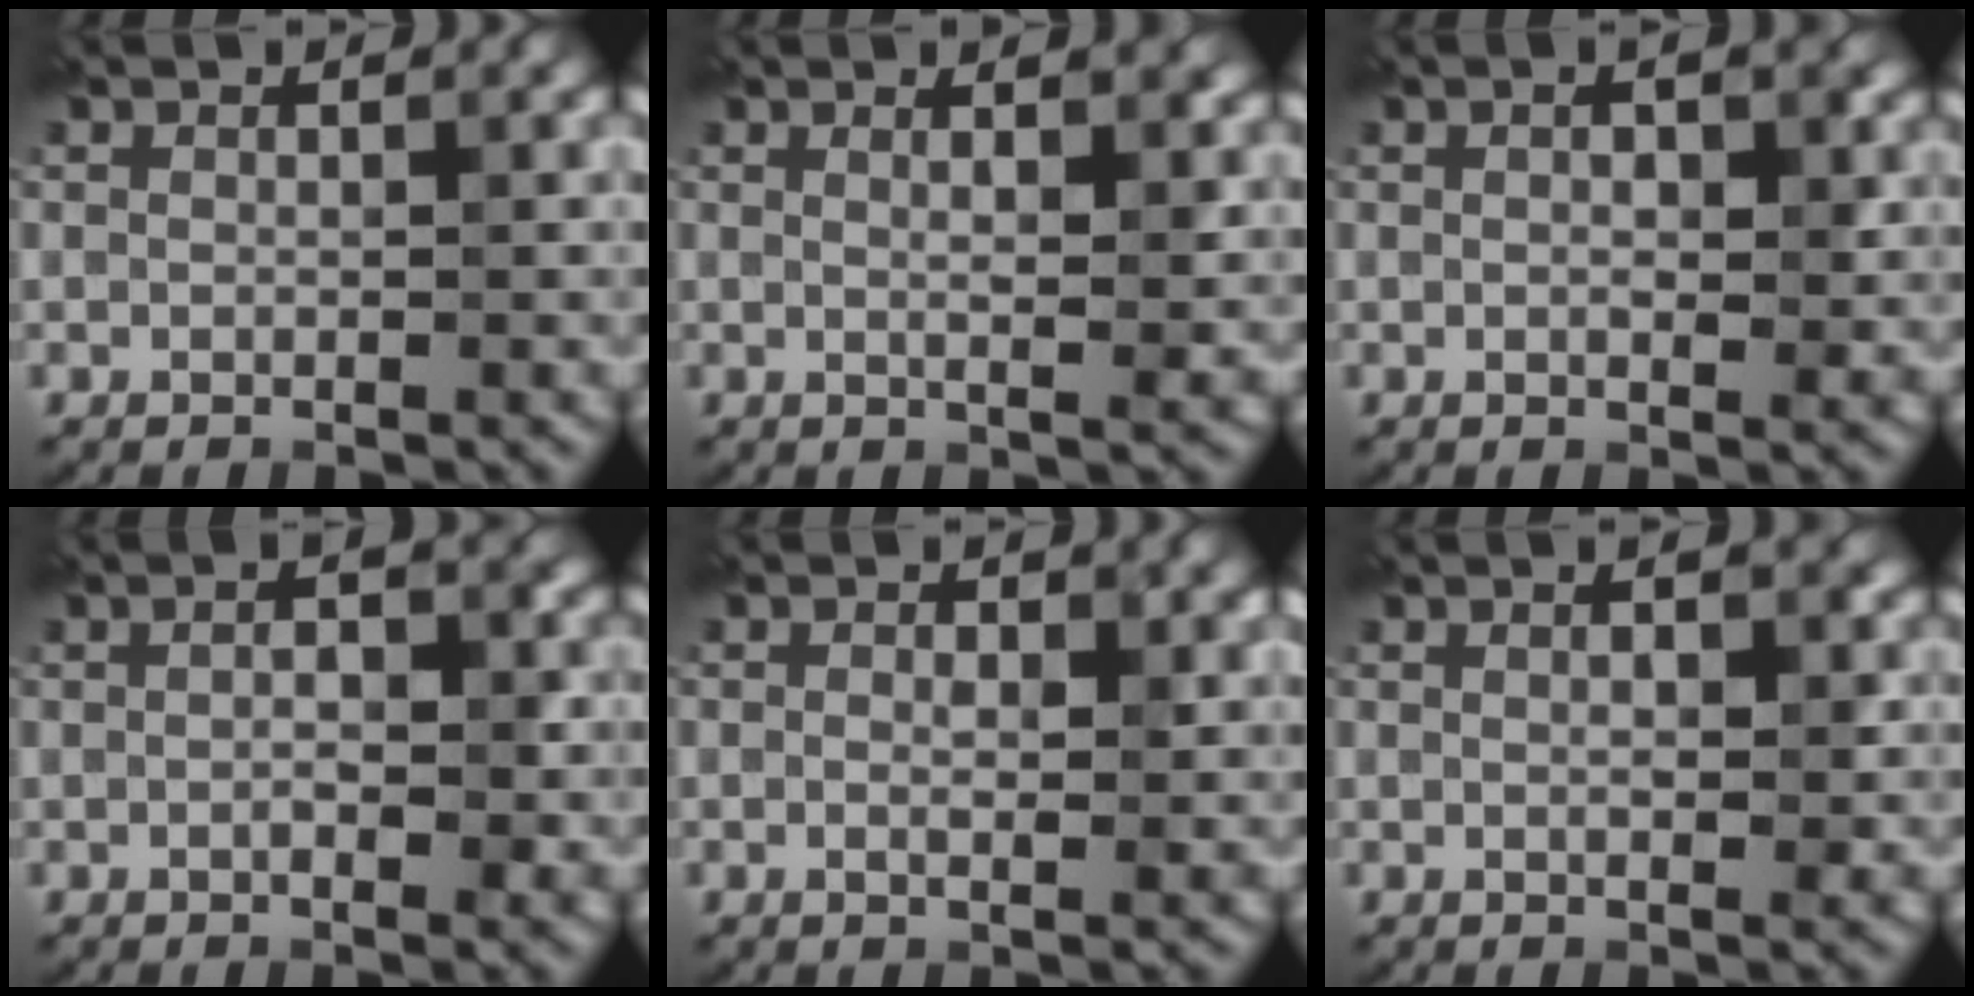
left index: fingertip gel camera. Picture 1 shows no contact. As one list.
[{"total": 5.0, "force": [2.1, 1.9, 4.2], "torque": [-0.036, 0.013, 0.007]}, {"total": 2.9, "force": [0.6, 1.1, 2.7], "torque": [-0.036, -0.003, 0.008]}, {"total": 3.2, "force": [0.2, 1.5, 2.9], "torque": [-0.015, -0.005, -0.008]}, {"total": 2.1, "force": [0.3, 0.9, 1.8], "torque": [-0.028, -0.003, 0.004]}, {"total": 2.8, "force": [0.8, 0.8, 2.6], "torque": [-0.025, -0.002, 0.006]}]